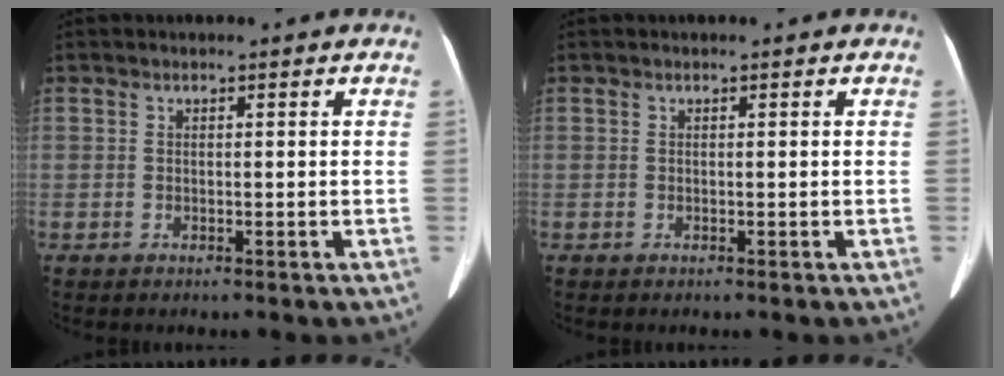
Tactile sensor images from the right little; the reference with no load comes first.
{"total": 0.0}